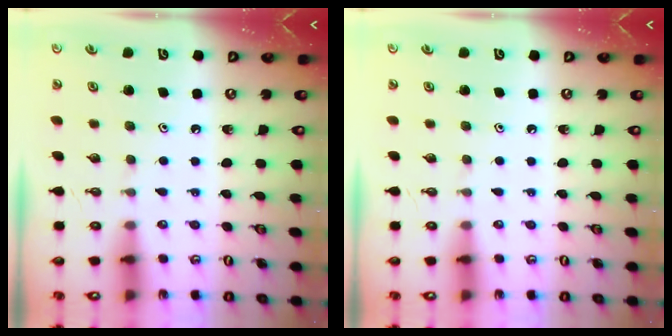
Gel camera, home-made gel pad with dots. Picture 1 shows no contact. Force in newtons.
{"total": 0.0}